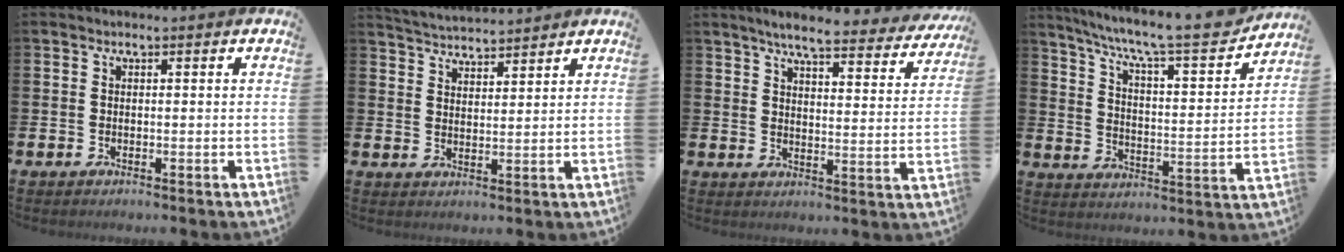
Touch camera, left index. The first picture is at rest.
{"total": 3.9, "force": [3.9, 0.2, -0.3], "torque": [-0.006, -0.025, 0.071]}
{"total": 5.8, "force": [5.2, 0.6, 2.4], "torque": [-0.055, -0.035, 0.083]}
{"total": 9.0, "force": [7.9, 0.9, 4.2], "torque": [-0.111, -0.055, 0.130]}